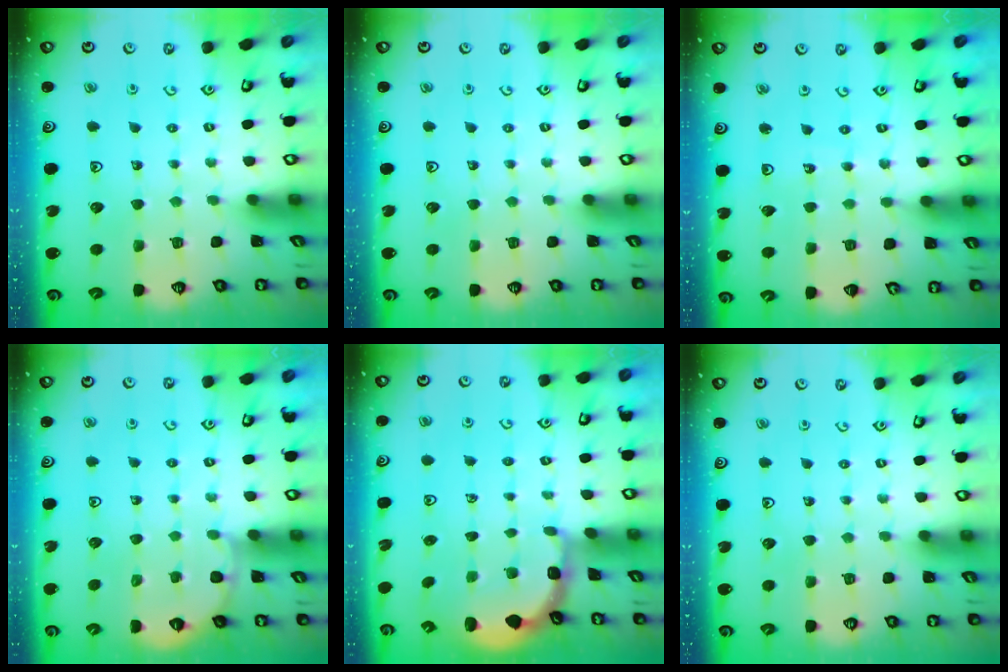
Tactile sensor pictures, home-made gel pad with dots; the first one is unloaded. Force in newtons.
{"total": 0.0}
{"total": 5.6, "press": 5.6, "slide": 0.7}
{"total": 4.0, "press": 4.0, "slide": 0.4}
{"total": 1.8, "press": 1.5, "slide": 1.1}
{"total": 0.0}